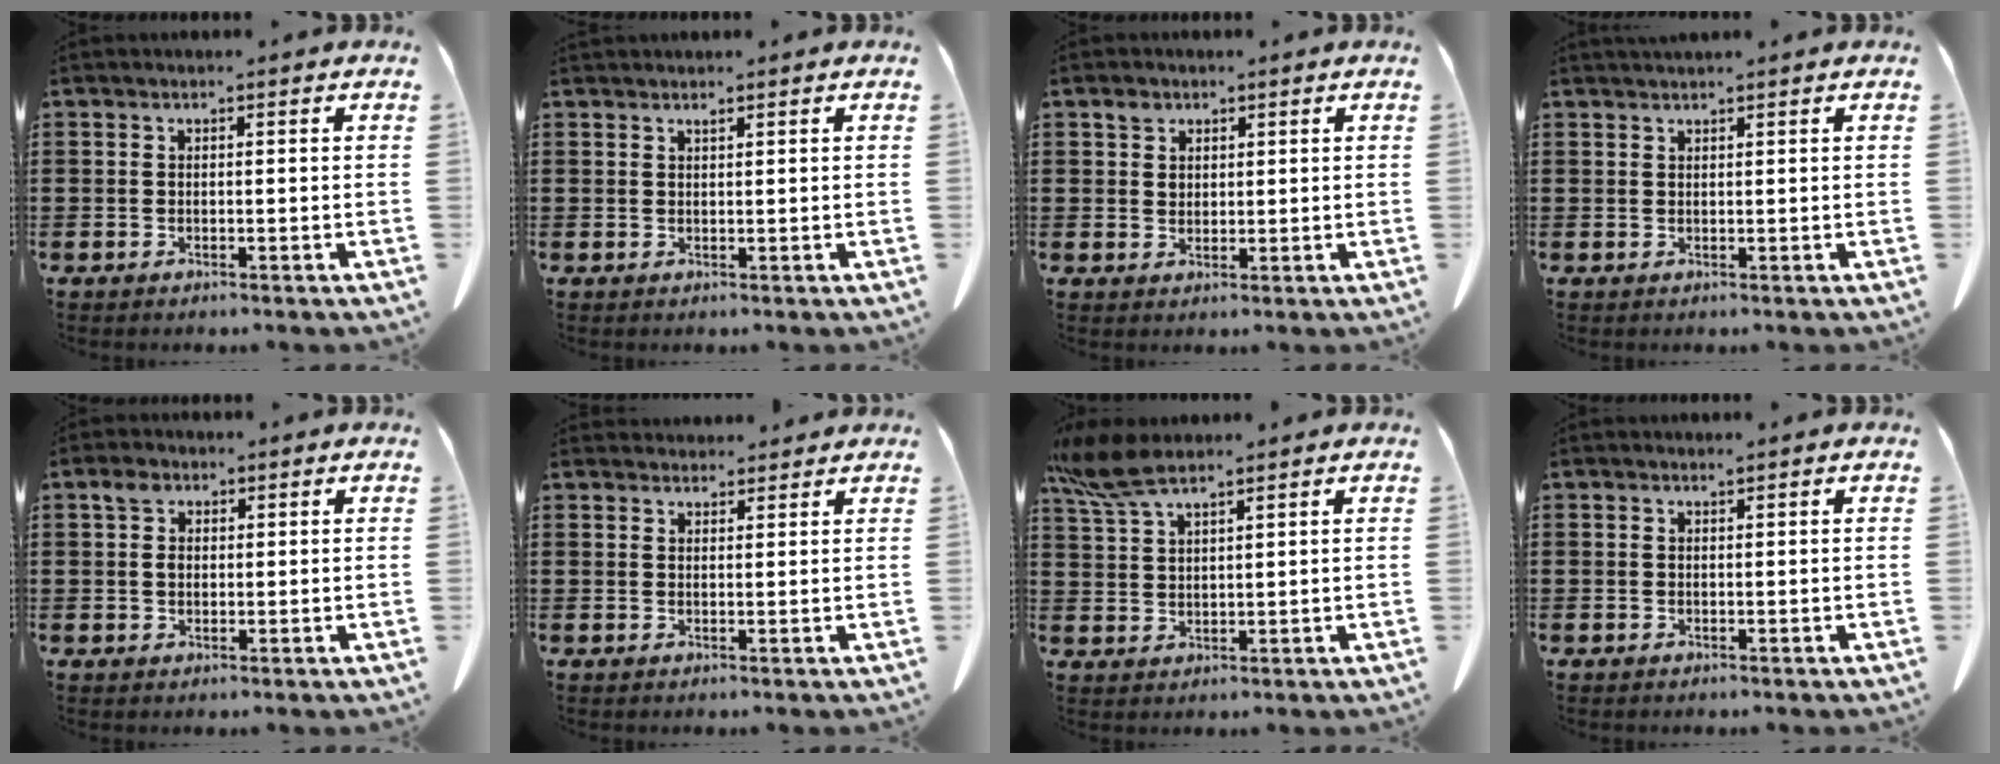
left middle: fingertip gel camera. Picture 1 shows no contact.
{"total": 0.8, "force": [0.7, 0.1, 0.2], "torque": [-0.006, -0.002, 0.015]}
{"total": 2.1, "force": [1.4, 1.5, 0.5], "torque": [-0.006, -0.001, 0.027]}
{"total": 1.0, "force": [0.9, -0.1, 0.2], "torque": [-0.007, -0.001, 0.018]}
{"total": 2.6, "force": [1.1, 1.7, 1.7], "torque": [-0.039, 0.006, 0.020]}
{"total": 2.3, "force": [2.2, 0.4, -0.1], "torque": [0.004, -0.005, 0.041]}
{"total": 6.7, "force": [5.1, 1.4, 4.1], "torque": [-0.108, -0.011, 0.092]}
{"total": 0.0}